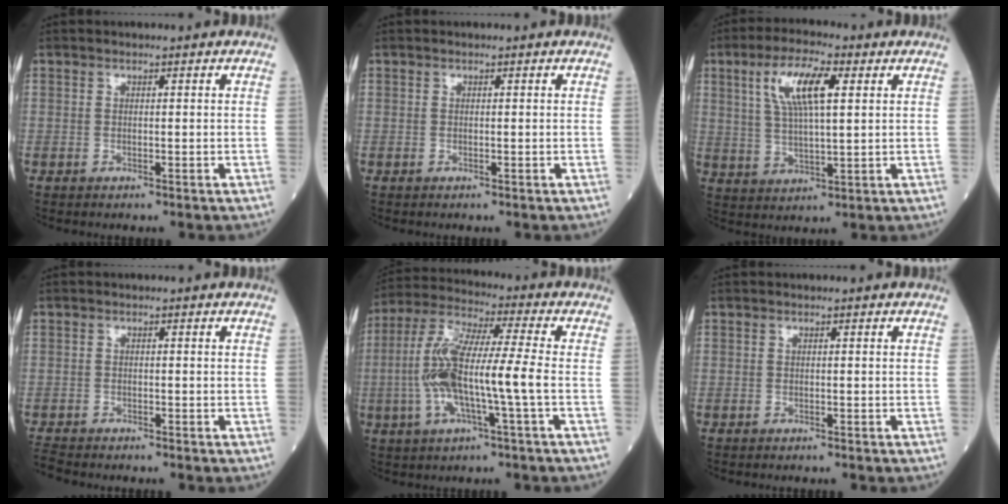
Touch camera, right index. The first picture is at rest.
{"total": 0.0}
{"total": 9.8, "force": [3.6, 2.3, 8.9], "torque": [-0.177, 0.013, 0.069]}
{"total": 2.7, "force": [-2.7, 0.4, 0.2], "torque": [-0.008, -0.013, -0.052]}
{"total": 12.6, "force": [-2.1, 0.9, 12.4], "torque": [-0.261, 0.015, -0.046]}
{"total": 0.5, "force": [-0.5, 0.1, 0.2], "torque": [-0.001, -0.001, -0.009]}